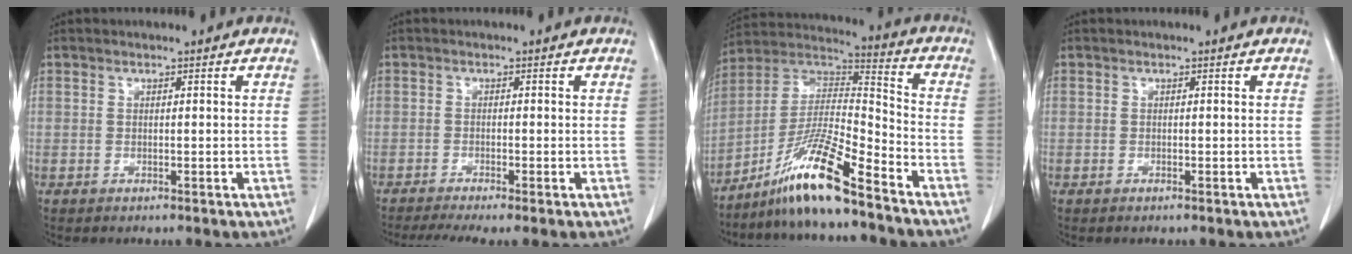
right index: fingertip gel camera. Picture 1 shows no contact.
{"total": 5.7, "force": [-4.1, 0.6, 4.0], "torque": [-0.064, -0.010, -0.068]}
{"total": 13.8, "force": [-9.8, 0.3, 9.7], "torque": [-0.186, 0.004, -0.182]}
{"total": 0.0}